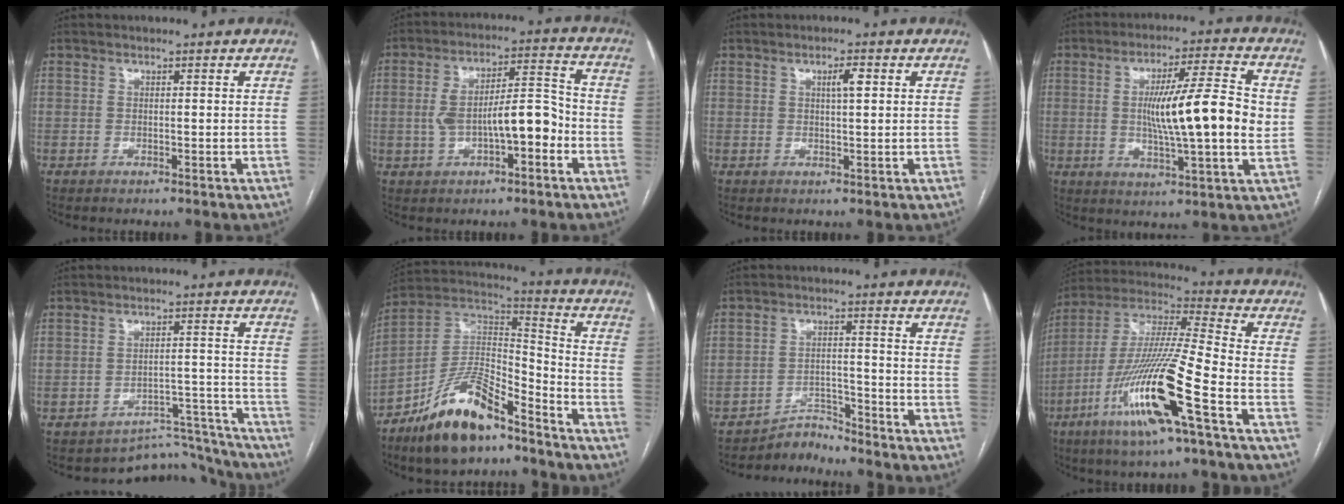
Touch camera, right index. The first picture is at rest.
{"total": 10.4, "force": [-2.2, 3.4, 9.6], "torque": [-0.169, 0.033, -0.029]}
{"total": 2.4, "force": [0.9, 0.3, 2.2], "torque": [-0.039, 0.002, 0.014]}
{"total": 13.9, "force": [0.6, 0.8, 13.8], "torque": [-0.227, 0.004, 0.007]}
{"total": 9.2, "force": [-8.7, 2.6, -1.2], "torque": [0.038, 0.053, -0.114]}
{"total": 14.8, "force": [-10.6, 4.4, 9.4], "torque": [-0.172, 0.020, -0.191]}
{"total": 3.9, "force": [-3.7, 0.2, -1.0], "torque": [0.024, 0.002, -0.061]}
{"total": 18.7, "force": [-8.1, 0.3, 16.9], "torque": [-0.354, -0.026, -0.156]}